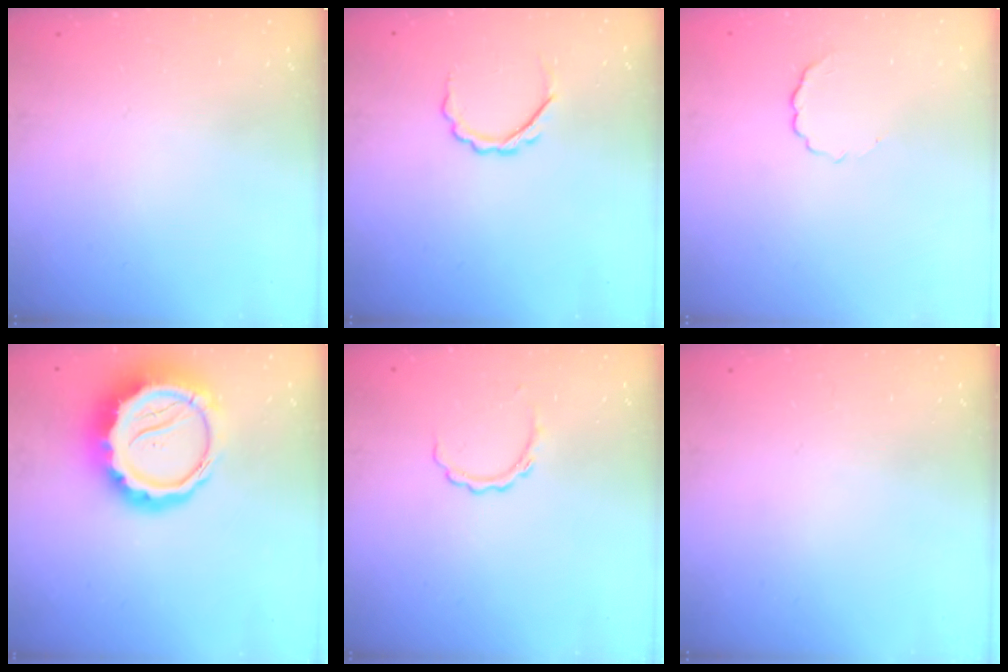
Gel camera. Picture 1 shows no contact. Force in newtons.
{"total": 4.5, "press": 4.5, "slide": 0.6}
{"total": 3.3, "press": 3.2, "slide": 0.7}
{"total": 15.0, "press": 14.6, "slide": 3.3}
{"total": 4.4, "press": 4.4, "slide": 0.2}
{"total": 0.0}